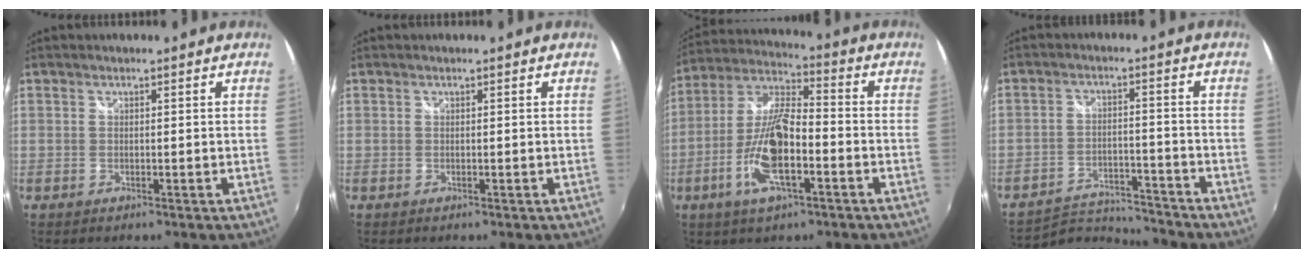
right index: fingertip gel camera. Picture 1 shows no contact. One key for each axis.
{"total": 0.0}
{"total": 14.0, "fx": -5.0, "fy": 4.0, "fz": 12.5, "tx": -0.261, "ty": -0.006, "tz": -0.101}
{"total": 9.4, "fx": -9.4, "fy": 0.4, "fz": 0.7, "tx": -0.034, "ty": 0.007, "tz": -0.154}